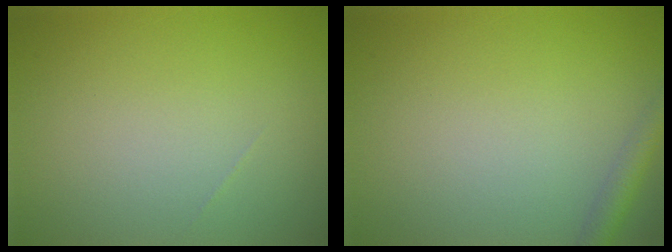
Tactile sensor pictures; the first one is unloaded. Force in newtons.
{"total": 1.8, "press": 1.8, "slide": 0.1}